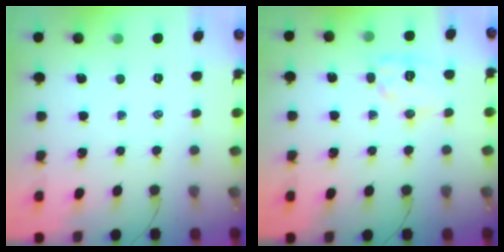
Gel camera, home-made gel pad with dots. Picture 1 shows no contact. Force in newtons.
{"total": 10.3, "press": 10.3, "slide": 0.2}